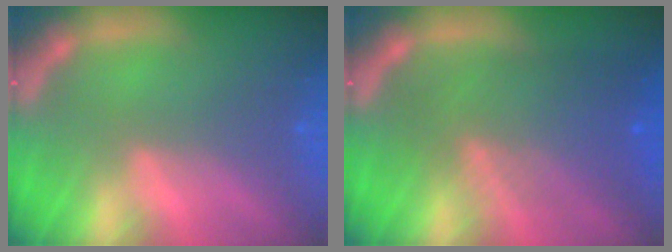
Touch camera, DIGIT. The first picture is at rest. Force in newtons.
{"total": 7.6}